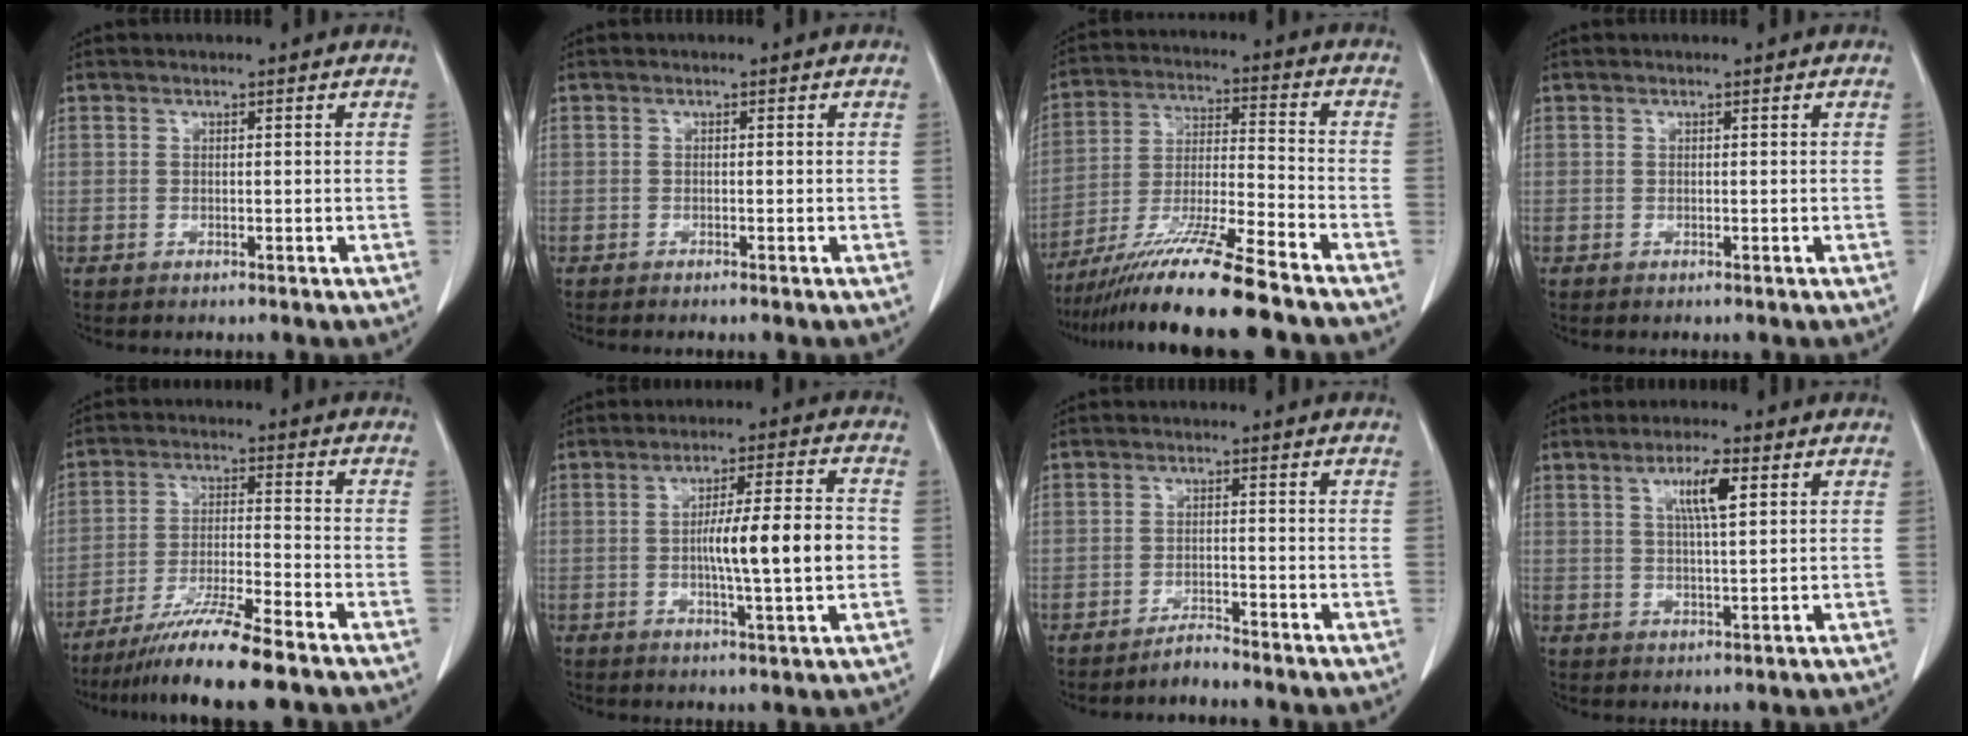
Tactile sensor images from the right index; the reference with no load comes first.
{"total": 1.1, "force": [-0.9, -0.2, 0.6], "torque": [-0.010, 0.001, -0.012]}
{"total": 15.5, "force": [-12.1, -0.9, 9.5], "torque": [-0.183, -0.027, -0.216]}
{"total": 0.0}
{"total": 10.4, "force": [-8.2, -0.9, 6.3], "torque": [-0.108, -0.031, -0.147]}
{"total": 11.0, "force": [-0.9, 0.7, 11.0], "torque": [-0.176, 0.007, -0.017]}
{"total": 2.7, "force": [-2.6, 0.2, 0.7], "torque": [-0.010, -0.005, -0.046]}
{"total": 5.6, "force": [2.2, 0.6, 5.1], "torque": [-0.092, 0.001, 0.039]}